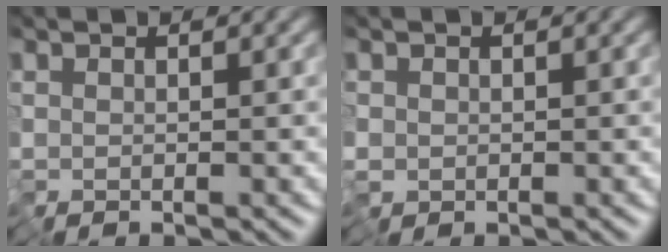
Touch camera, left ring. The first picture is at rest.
{"total": 0.8, "force": [-0.3, 0.7, 0.2], "torque": [-0.004, -0.001, -0.007]}